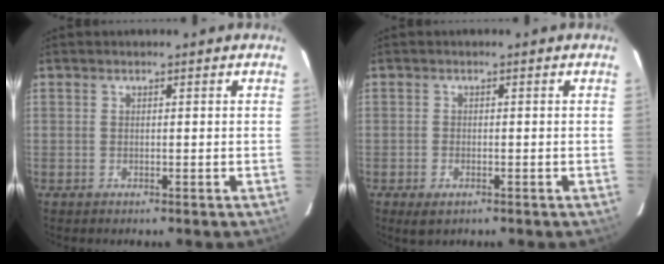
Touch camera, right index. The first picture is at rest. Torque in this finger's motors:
{"motor_torque": [0.22, -0.09, 0.05, 0.01]}